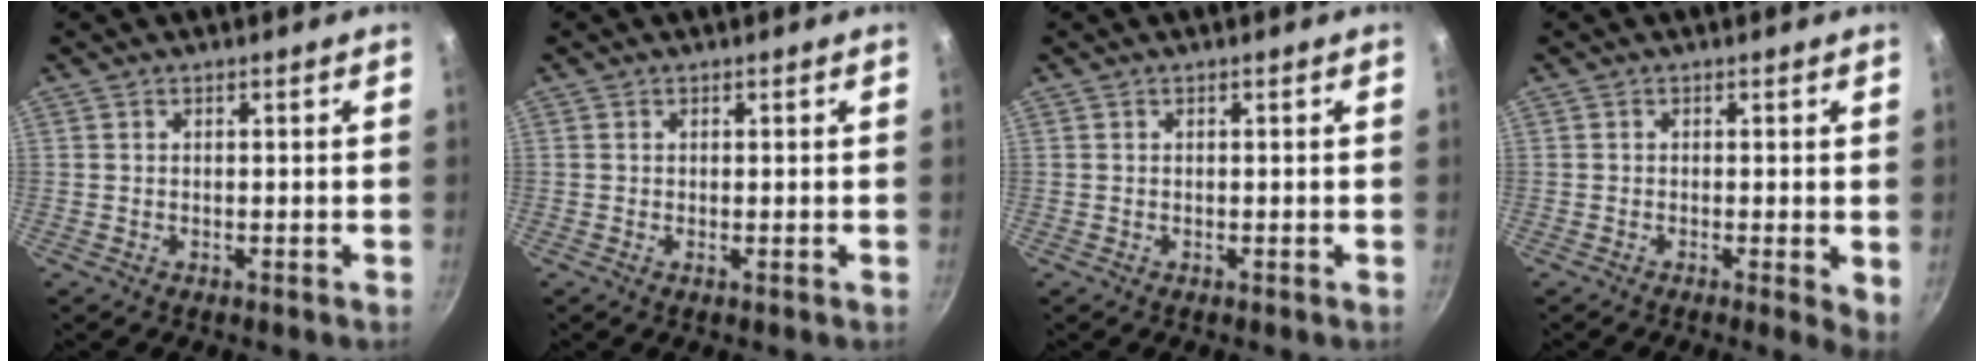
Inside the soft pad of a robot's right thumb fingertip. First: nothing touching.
{"total": 0.0}
{"total": 0.0}
{"total": 3.3, "force": [-0.4, 1.0, 3.2], "torque": [-0.037, -0.007, -0.007]}